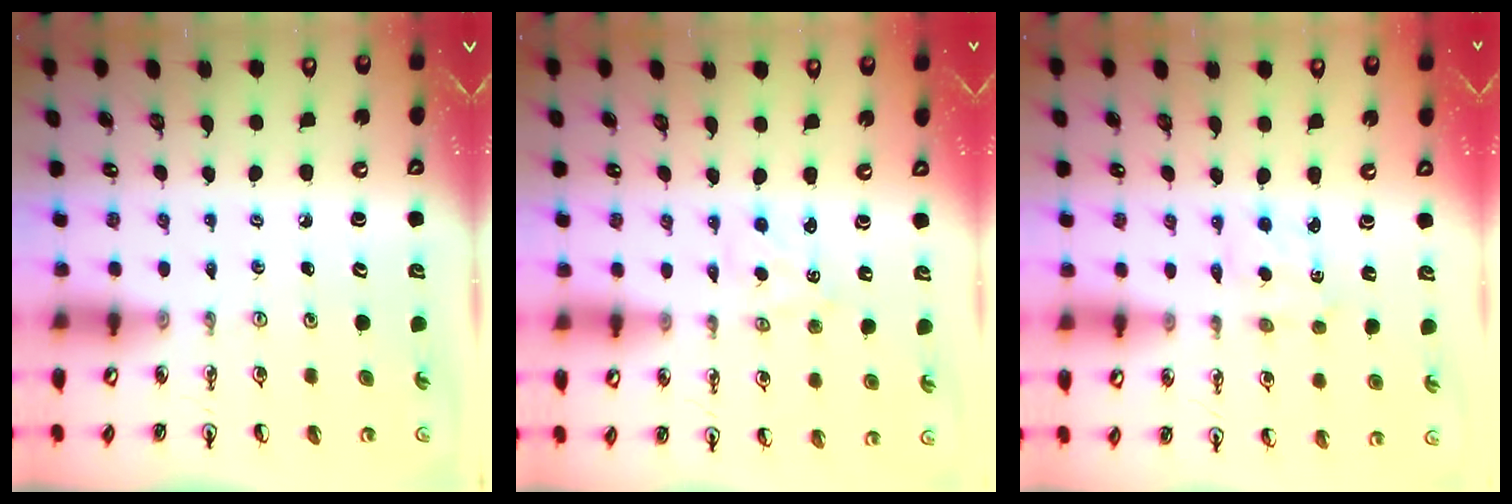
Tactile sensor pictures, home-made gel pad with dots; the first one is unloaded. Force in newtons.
{"total": 1.2, "press": 1.1, "slide": 0.2}
{"total": 2.1, "press": 2.0, "slide": 0.6}